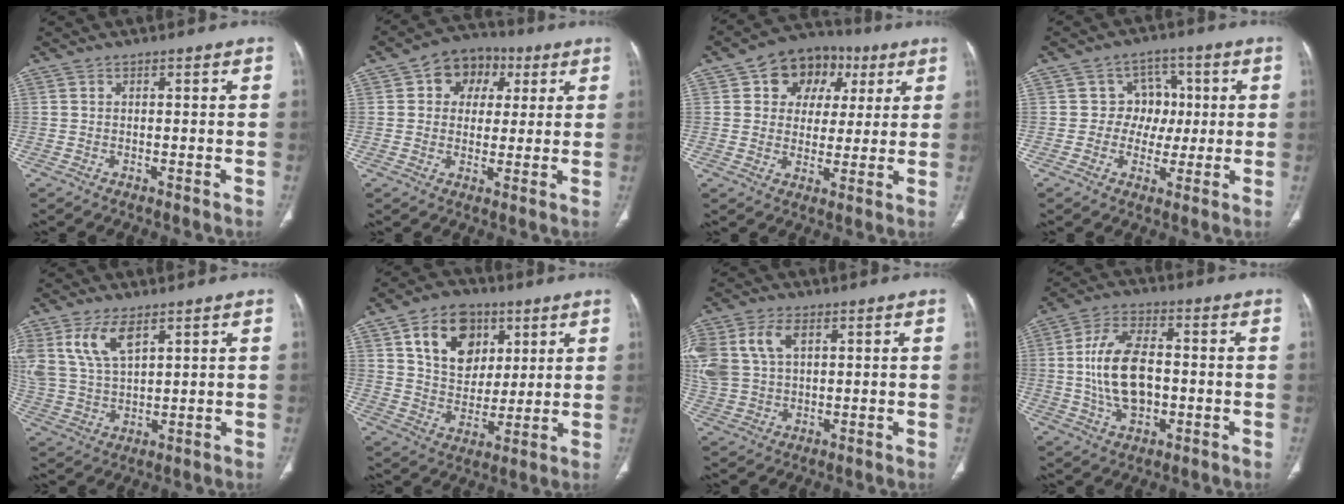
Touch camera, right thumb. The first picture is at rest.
{"total": 9.6, "force": [3.3, 7.7, 4.7], "torque": [-0.028, 0.003, 0.044]}
{"total": 12.8, "force": [4.8, 10.2, 6.2], "torque": [-0.039, 0.004, 0.069]}
{"total": 7.1, "force": [0.5, 6.6, 2.4], "torque": [0.019, 0.016, -0.002]}
{"total": 10.3, "force": [5.4, 5.1, 7.0], "torque": [-0.141, -0.013, 0.119]}
{"total": 15.3, "force": [6.3, 11.1, 8.4], "torque": [-0.104, -0.021, 0.115]}
{"total": 15.1, "force": [4.9, 10.2, 10.0], "torque": [-0.249, 0.008, 0.102]}
{"total": 13.7, "force": [-0.3, 7.8, 11.2], "torque": [-0.205, 0.013, -0.004]}